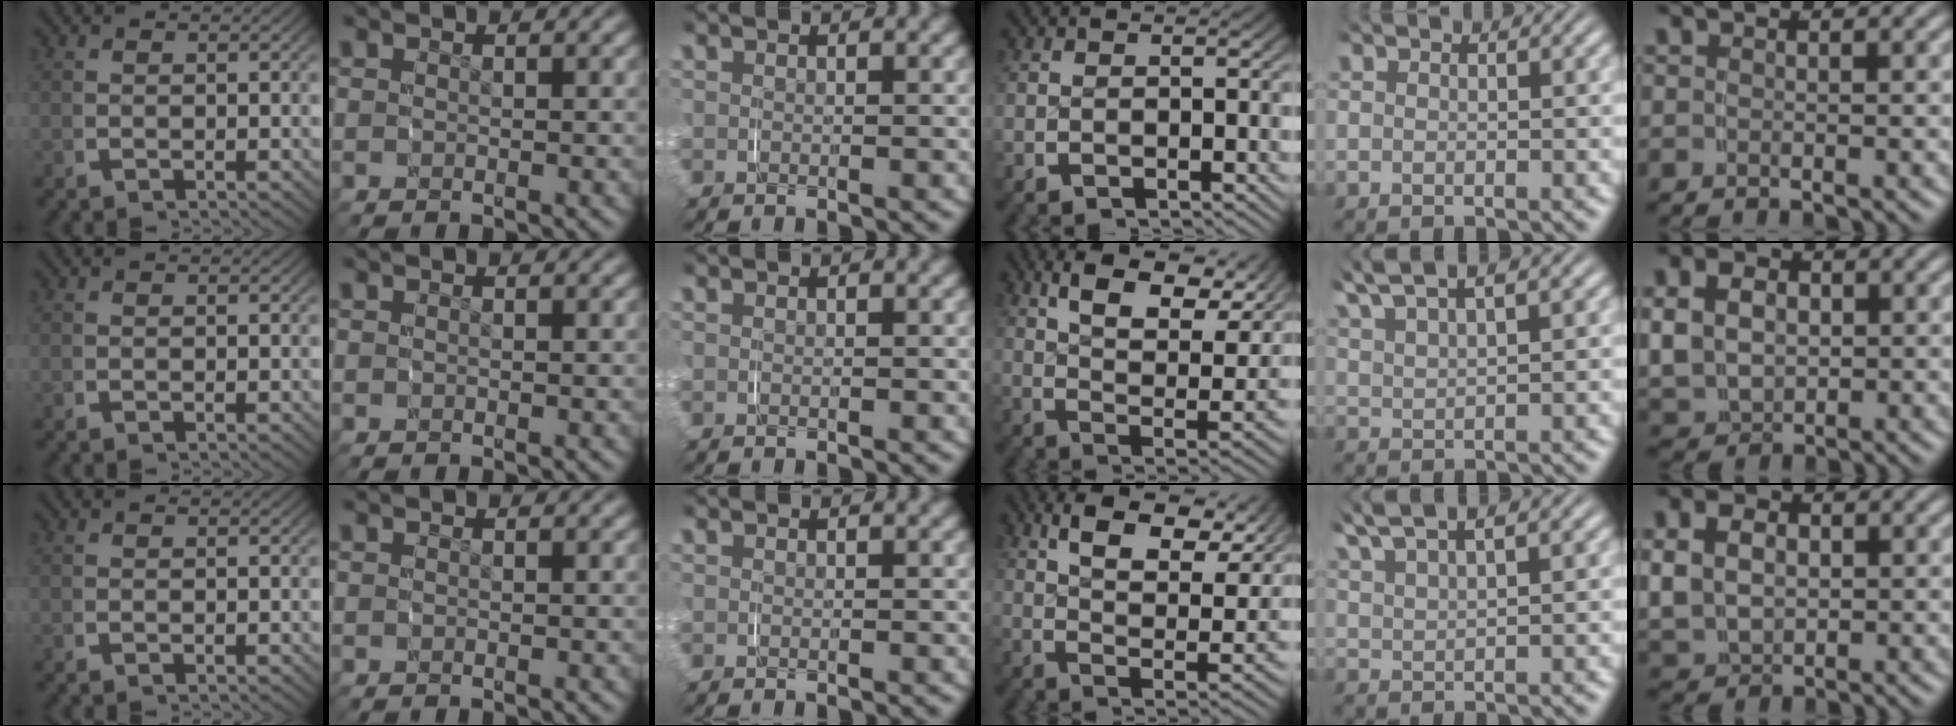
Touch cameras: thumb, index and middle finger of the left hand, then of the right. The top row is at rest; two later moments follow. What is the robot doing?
{"motion": "grasp_and_lifting", "object": "shorts"}